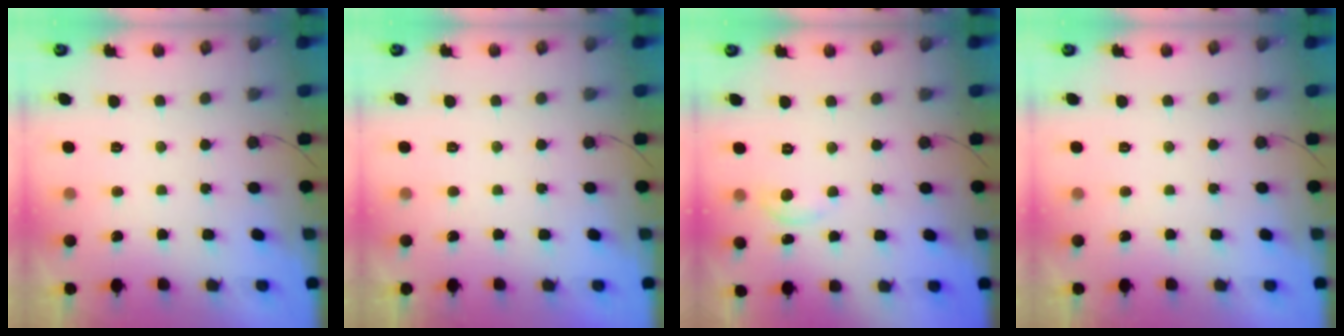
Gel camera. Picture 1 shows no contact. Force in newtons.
{"total": 0.0}
{"total": 2.8, "press": 2.8, "slide": 0.3}
{"total": 0.0}